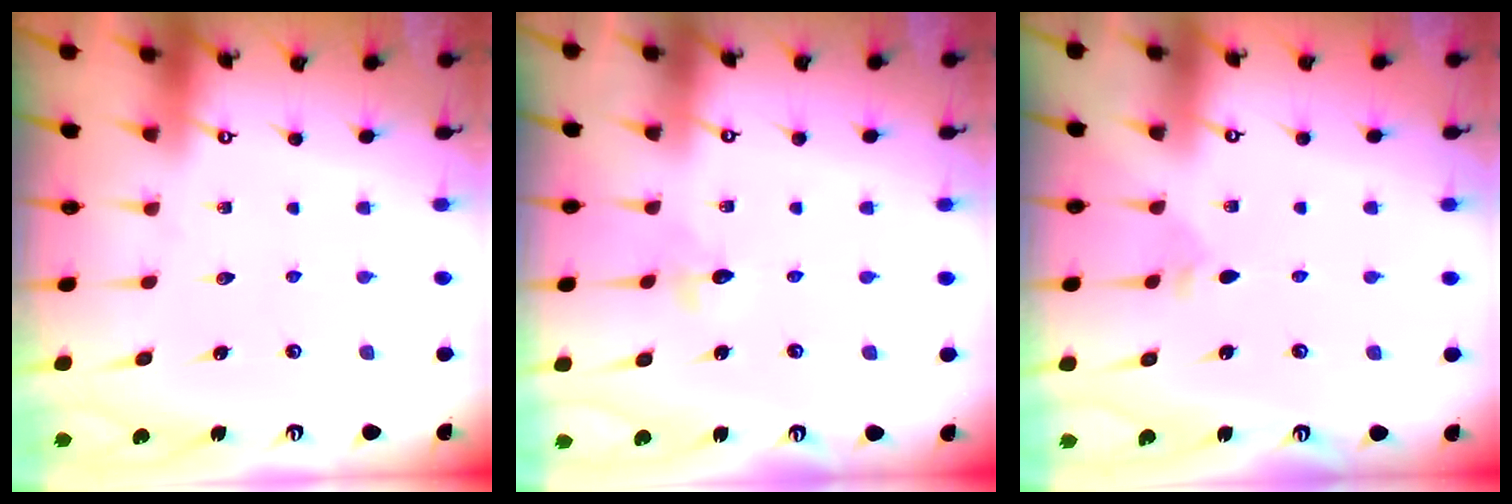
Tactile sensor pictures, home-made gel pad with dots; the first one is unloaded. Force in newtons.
{"total": 3.0, "press": 2.9, "slide": 0.3}
{"total": 2.2, "press": 2.2, "slide": 0.6}